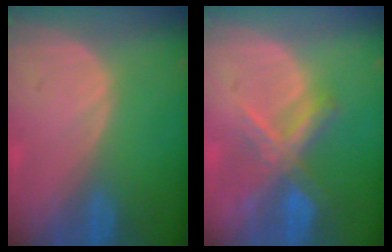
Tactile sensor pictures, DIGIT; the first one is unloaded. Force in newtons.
{"total": 7.3, "press": 6.2, "slide": 3.8}